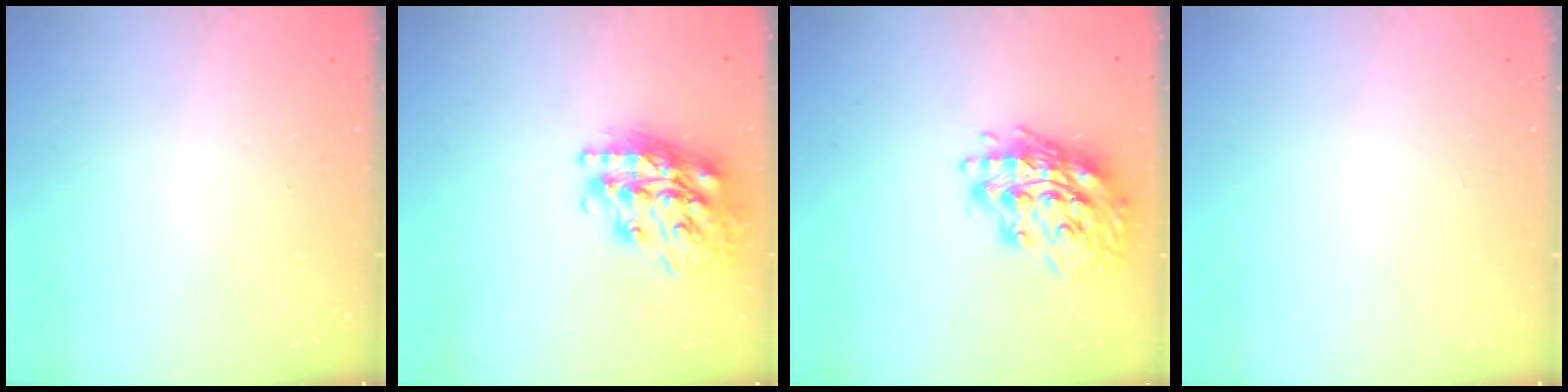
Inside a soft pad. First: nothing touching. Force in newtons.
{"total": 20.5, "press": 20.5, "slide": 1.6}
{"total": 17.6, "press": 17.5, "slide": 2.3}
{"total": 0.0}